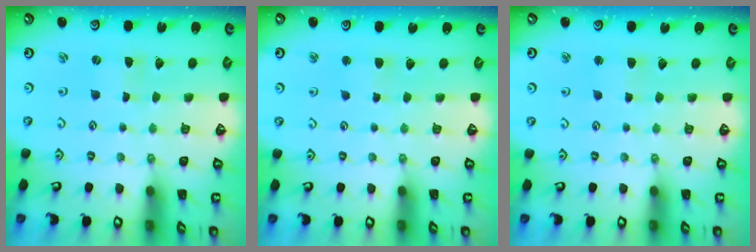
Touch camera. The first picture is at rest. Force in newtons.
{"total": 2.9, "press": 2.9, "slide": 0.4}
{"total": 2.9, "press": 2.9, "slide": 0.3}